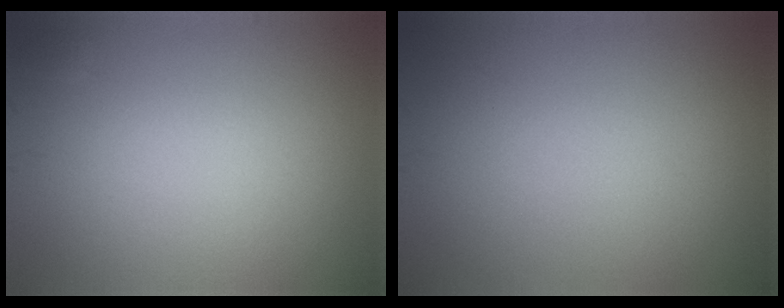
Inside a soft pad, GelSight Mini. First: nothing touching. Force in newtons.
{"total": 0.0}